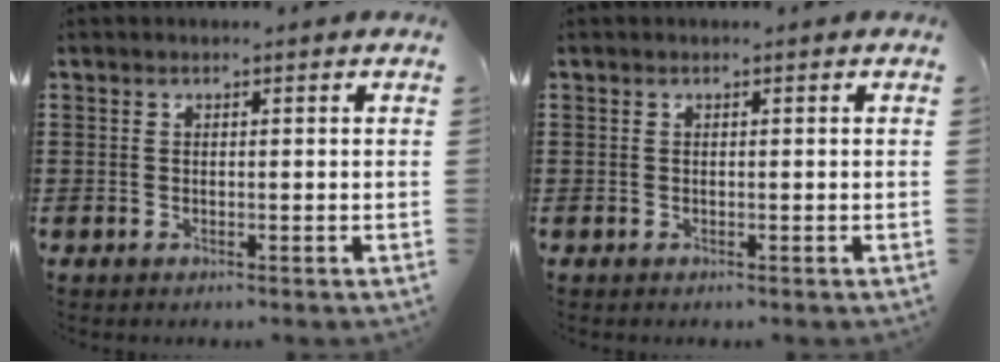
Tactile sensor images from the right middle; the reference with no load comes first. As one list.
[{"total": 0.0}]